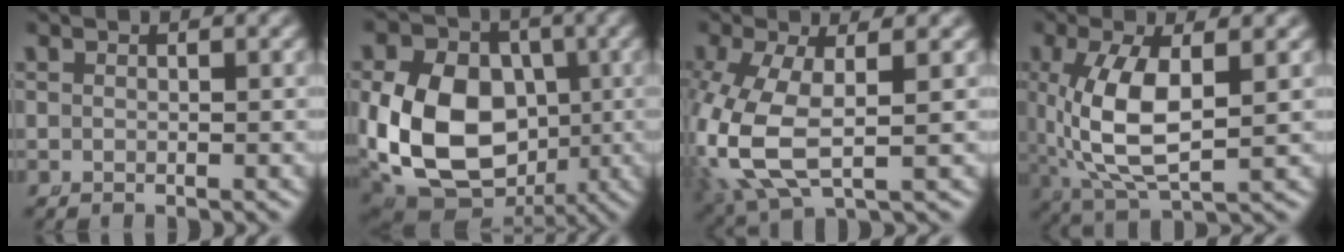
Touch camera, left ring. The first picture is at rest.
{"total": 15.2, "force": [-2.0, 12.2, 8.8], "torque": [-0.203, -0.071, -0.004]}
{"total": 8.2, "force": [-0.6, 5.4, 6.1], "torque": [-0.175, -0.041, 0.014]}
{"total": 7.1, "force": [0.5, 3.2, 6.4], "torque": [-0.144, -0.020, 0.029]}